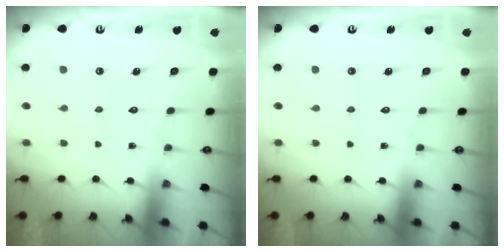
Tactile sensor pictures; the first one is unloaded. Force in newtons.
{"total": 0.0}